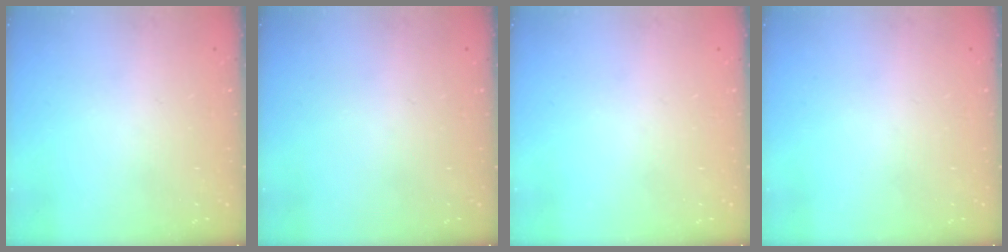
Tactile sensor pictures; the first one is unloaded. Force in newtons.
{"total": 0.0}
{"total": 0.0}
{"total": 0.0}